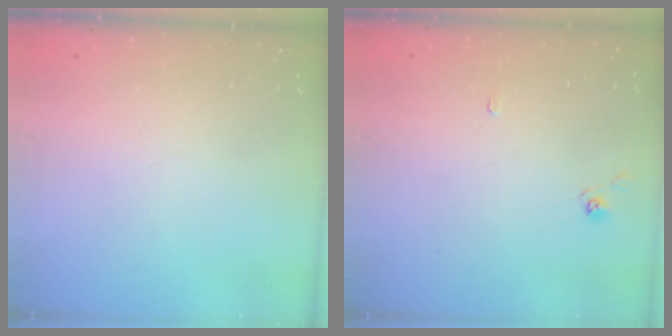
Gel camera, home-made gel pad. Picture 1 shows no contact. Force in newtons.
{"total": 2.0, "press": 2.0, "slide": 0.2}